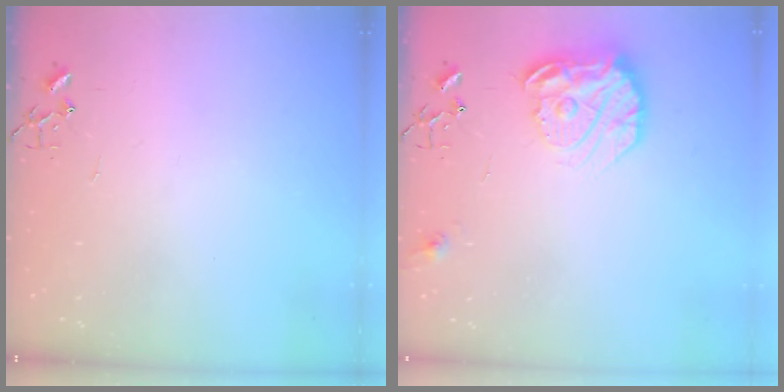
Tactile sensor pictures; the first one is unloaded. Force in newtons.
{"total": 17.2, "press": 17.1, "slide": 1.7}